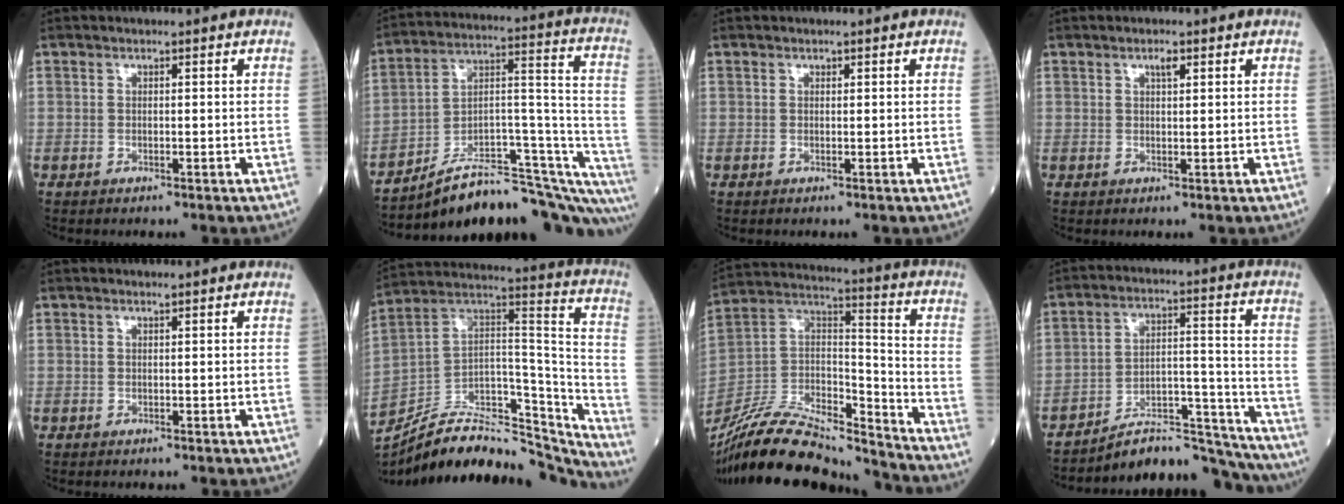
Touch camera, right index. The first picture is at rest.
{"total": 23.6, "force": [-20.5, 4.4, 10.9], "torque": [-0.080, 0.058, -0.296]}
{"total": 0.0}
{"total": 1.5, "force": [0.8, 0.4, 1.2], "torque": [-0.021, 0.000, 0.014]}
{"total": 0.0}
{"total": 27.0, "force": [-24.3, 6.2, 9.8], "torque": [-0.153, 0.039, -0.374]}
{"total": 23.0, "force": [-21.1, 3.8, 8.4], "torque": [-0.193, 0.007, -0.372]}
{"total": 14.3, "force": [-14.0, 1.5, 2.2], "torque": [-0.022, 0.054, -0.216]}